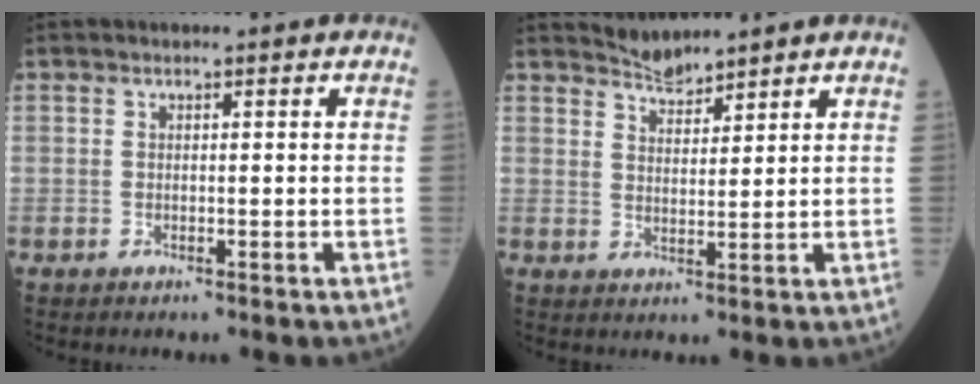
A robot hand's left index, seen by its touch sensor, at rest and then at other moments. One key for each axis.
{"total": 3.4, "fx": 3.4, "fy": 0.1, "fz": 0.0, "tx": -0.005, "ty": 0.005, "tz": 0.065}